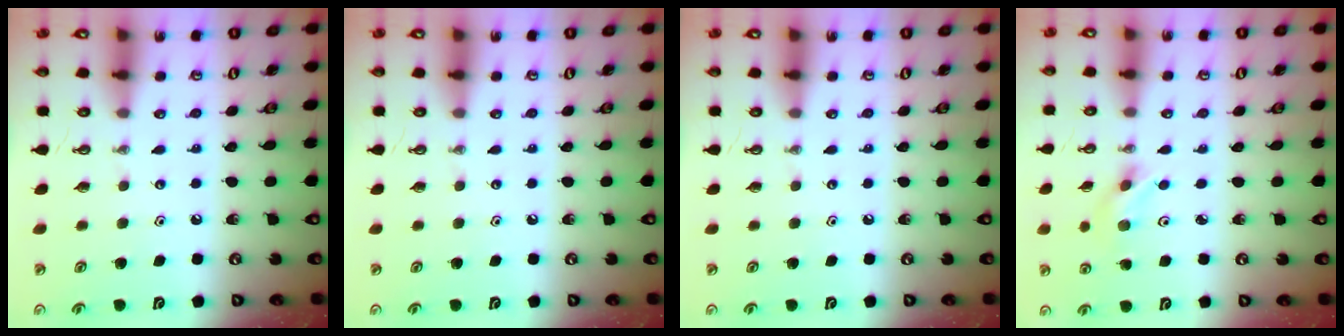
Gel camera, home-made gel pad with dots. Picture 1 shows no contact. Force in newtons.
{"total": 0.0}
{"total": 0.0}
{"total": 3.4, "press": 3.3, "slide": 0.8}